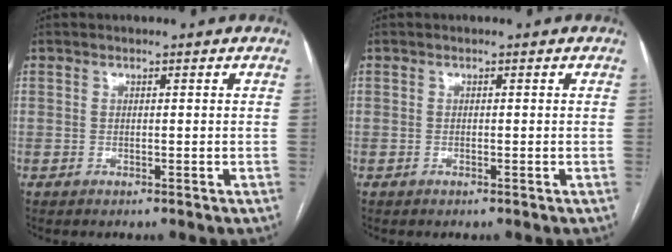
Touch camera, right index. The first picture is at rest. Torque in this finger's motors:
{"motor_torque": [0.05, 0.06, 0.03, 0.01]}